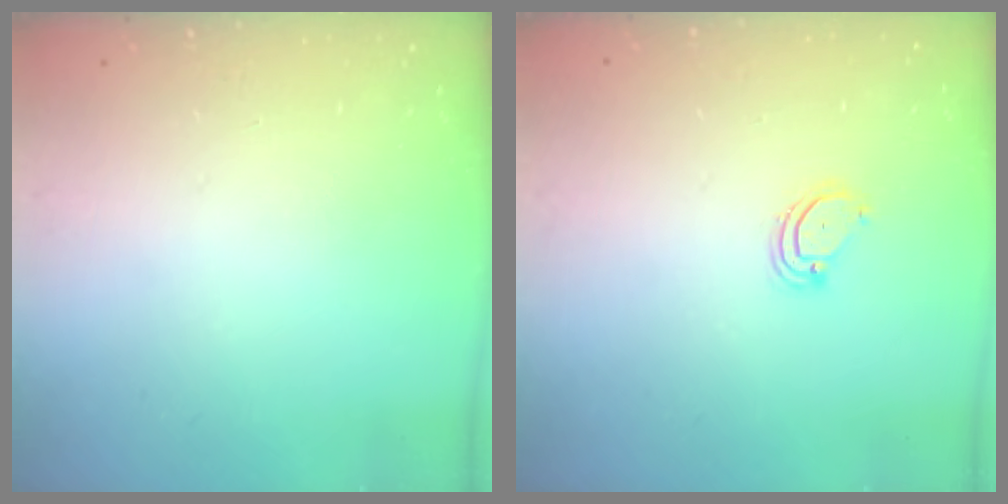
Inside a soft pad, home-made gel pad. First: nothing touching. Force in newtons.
{"total": 4.0, "press": 4.0, "slide": 0.3}